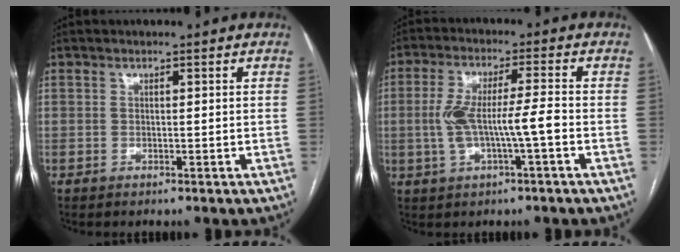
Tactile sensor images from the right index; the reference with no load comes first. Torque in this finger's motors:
{"motor_torque": [0.34, -0.09, 0.25, 0.15]}